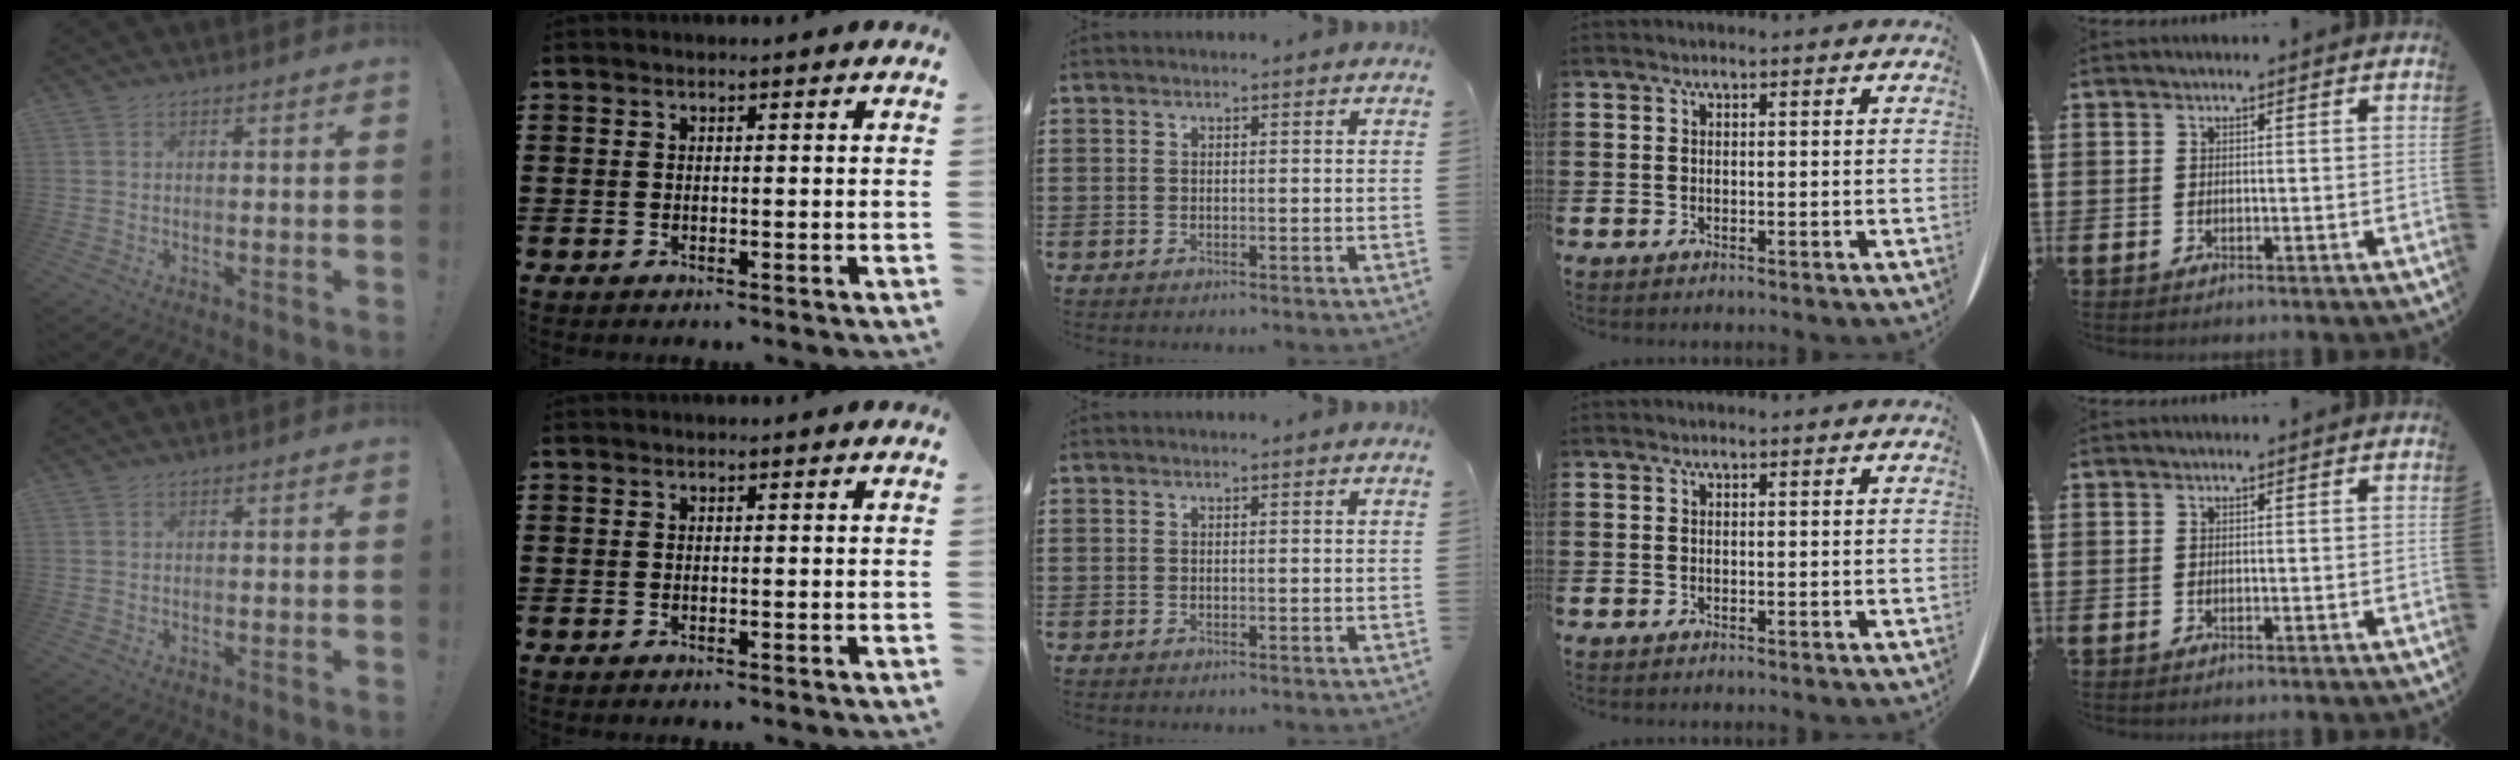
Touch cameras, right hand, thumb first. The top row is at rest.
{}